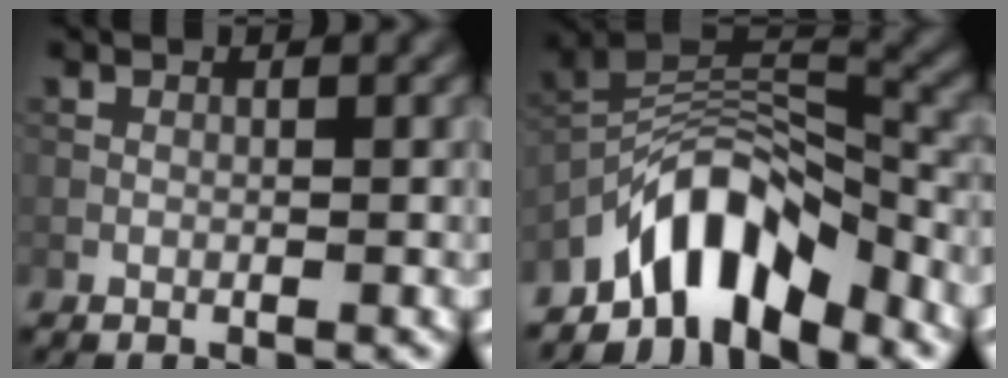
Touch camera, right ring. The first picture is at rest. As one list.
[{"total": 8.0, "force": [-5.8, 3.2, 4.5], "torque": [-0.056, 0.005, -0.111]}]